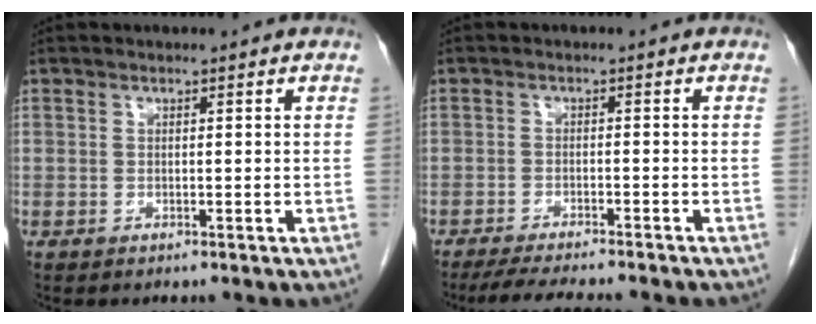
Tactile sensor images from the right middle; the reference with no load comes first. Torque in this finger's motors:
{"motor_torque": [1.11, -1.03, 0.11, 0.04]}